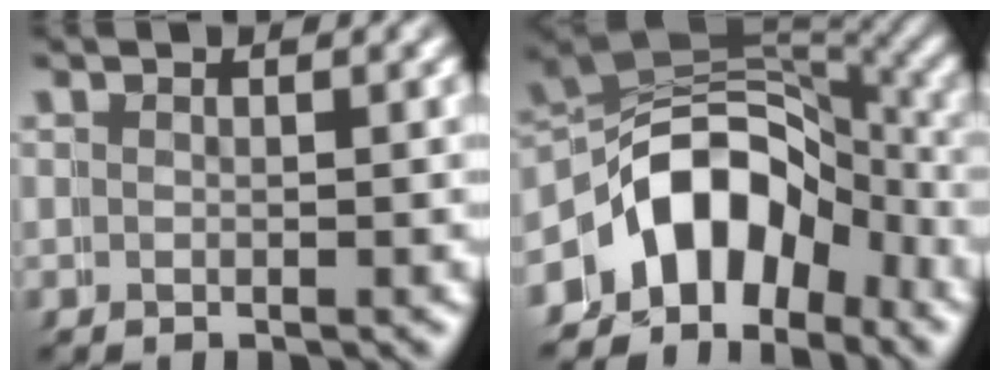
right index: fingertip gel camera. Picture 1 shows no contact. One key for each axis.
{"total": 11.9, "fx": -2.4, "fy": 9.5, "fz": 6.7, "tx": -0.135, "ty": -0.029, "tz": -0.042}